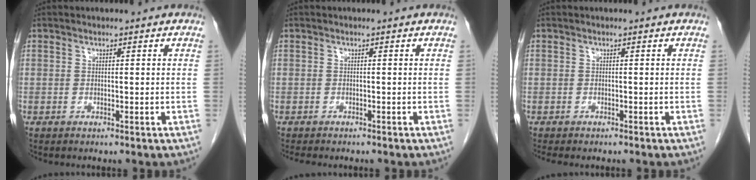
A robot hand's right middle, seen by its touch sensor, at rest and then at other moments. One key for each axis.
{"total": 4.3, "fx": -3.7, "fy": 1.1, "fz": 1.9, "tx": -0.026, "ty": -0.008, "tz": -0.046}
{"total": 3.1, "fx": -2.6, "fy": 0.9, "fz": 1.4, "tx": -0.018, "ty": -0.006, "tz": -0.029}